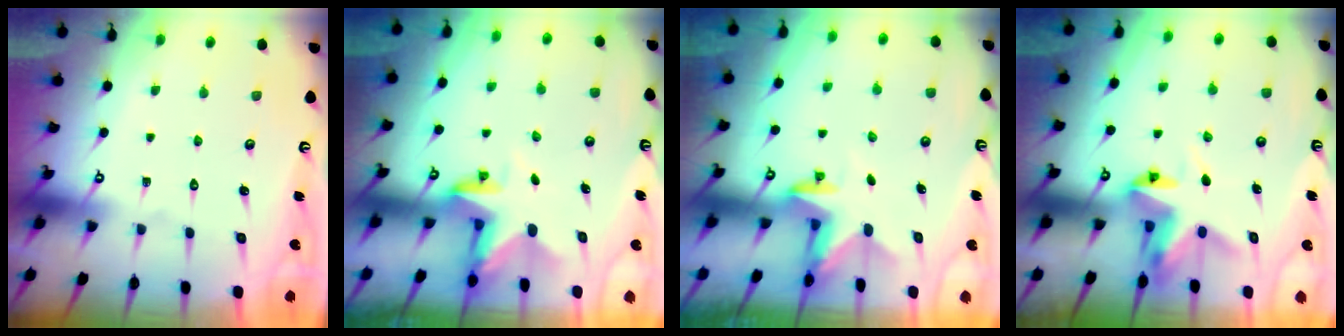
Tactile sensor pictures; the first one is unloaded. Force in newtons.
{"total": 3.3, "press": 3.3, "slide": 0.2}
{"total": 2.4, "press": 2.4, "slide": 0.4}
{"total": 5.3, "press": 5.3, "slide": 0.2}